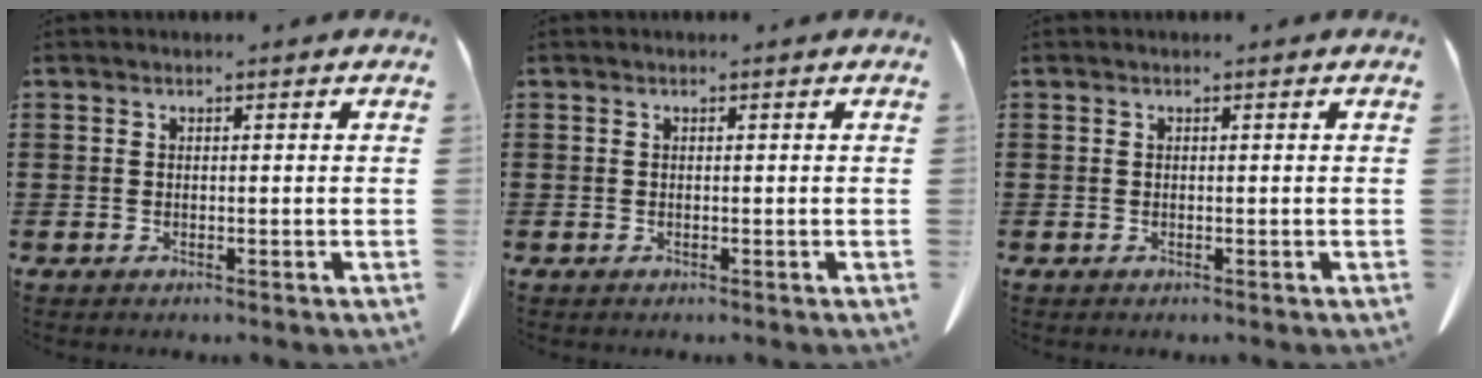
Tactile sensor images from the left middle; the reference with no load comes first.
{"total": 0.0}
{"total": 0.0}